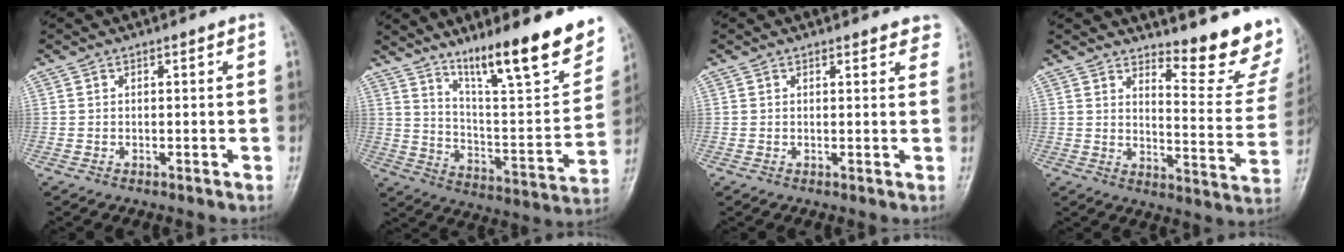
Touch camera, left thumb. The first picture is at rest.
{"total": 21.3, "force": [14.2, 4.3, 15.3], "torque": [-0.196, -0.070, 0.230]}
{"total": 3.1, "force": [2.7, 1.1, 1.0], "torque": [0.013, -0.008, 0.017]}
{"total": 14.1, "force": [11.5, 3.0, 7.5], "torque": [-0.064, -0.127, 0.144]}